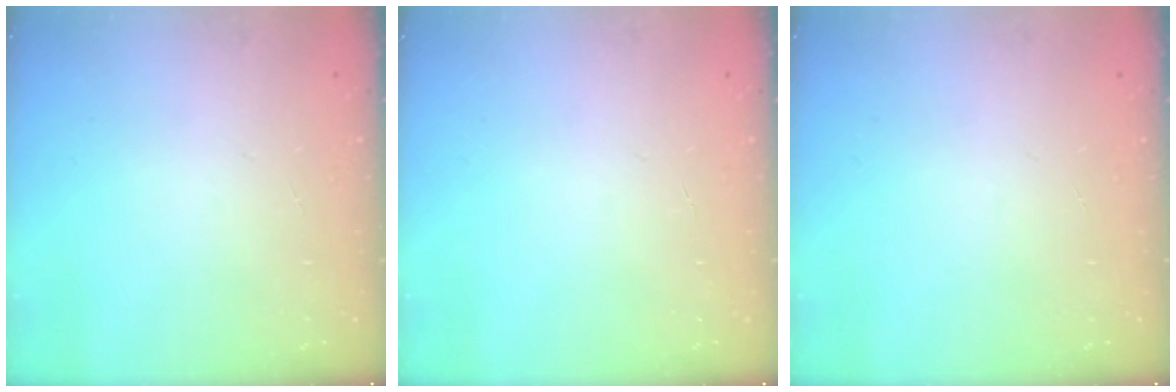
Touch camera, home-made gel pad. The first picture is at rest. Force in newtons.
{"total": 0.0}
{"total": 0.0}